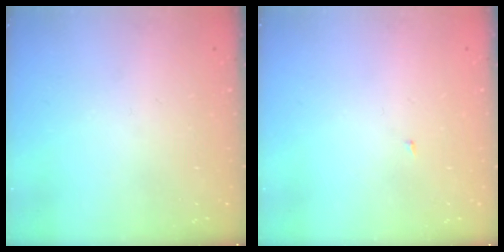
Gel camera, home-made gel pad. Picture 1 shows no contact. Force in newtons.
{"total": 1.8, "press": 1.8, "slide": 0.2}